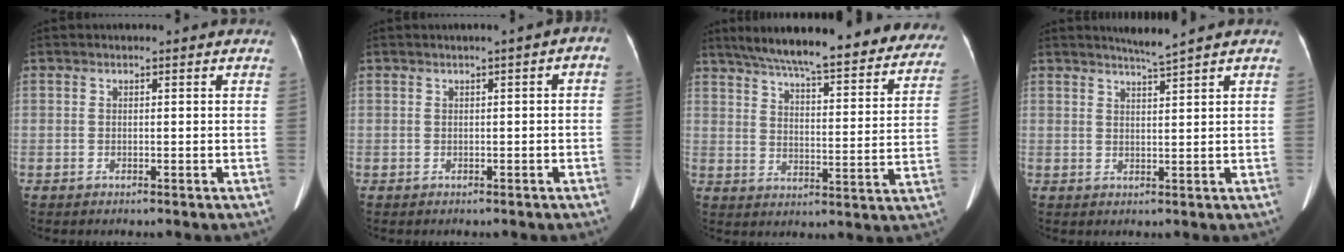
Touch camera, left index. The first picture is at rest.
{"total": 1.6, "force": [-0.1, 0.5, 1.5], "torque": [-0.016, 0.013, -0.003]}
{"total": 30.7, "force": [26.7, 5.2, 14.2], "torque": [-0.216, -0.039, 0.329]}
{"total": 2.7, "force": [2.3, -1.2, 0.8], "torque": [-0.015, -0.010, 0.046]}